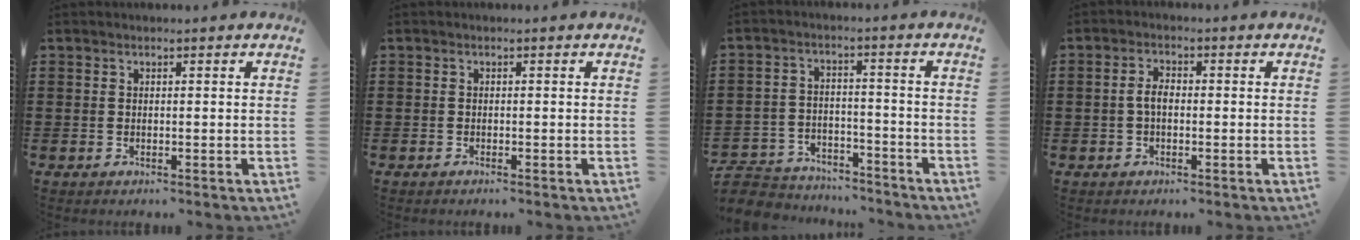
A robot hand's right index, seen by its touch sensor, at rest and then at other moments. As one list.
[{"total": 0.6, "force": [-0.6, -0.2, 0.1], "torque": [-0.003, -0.004, -0.012]}, {"total": 5.1, "force": [-4.9, 1.1, 0.0], "torque": [-0.019, 0.006, -0.106]}, {"total": 2.5, "force": [-0.5, 1.2, 2.2], "torque": [-0.049, 0.000, -0.012]}]